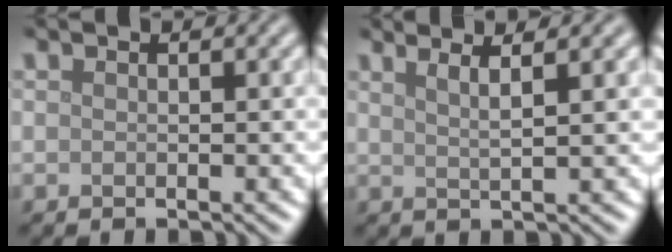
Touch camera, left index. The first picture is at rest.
{"total": 3.7, "force": [2.2, 1.0, 2.8], "torque": [-0.027, 0.015, 0.009]}